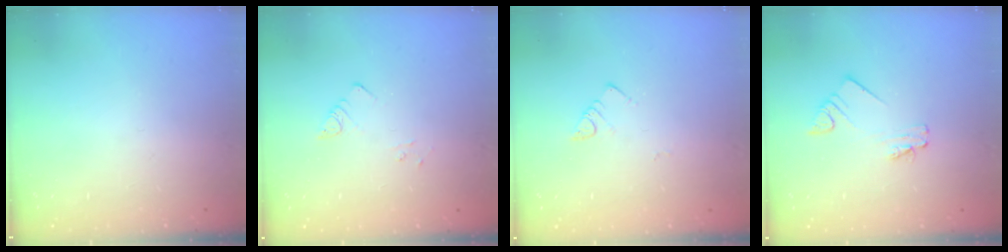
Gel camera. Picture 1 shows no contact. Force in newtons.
{"total": 5.3, "press": 5.2, "slide": 0.6}
{"total": 2.7, "press": 2.6, "slide": 0.5}
{"total": 1.9, "press": 1.9, "slide": 0.1}